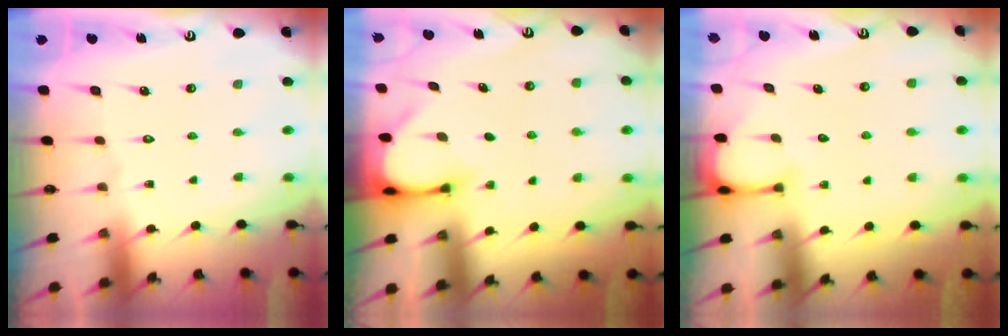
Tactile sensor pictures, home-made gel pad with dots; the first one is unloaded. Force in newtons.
{"total": 3.5, "press": 3.4, "slide": 0.3}
{"total": 2.6, "press": 2.5, "slide": 0.4}